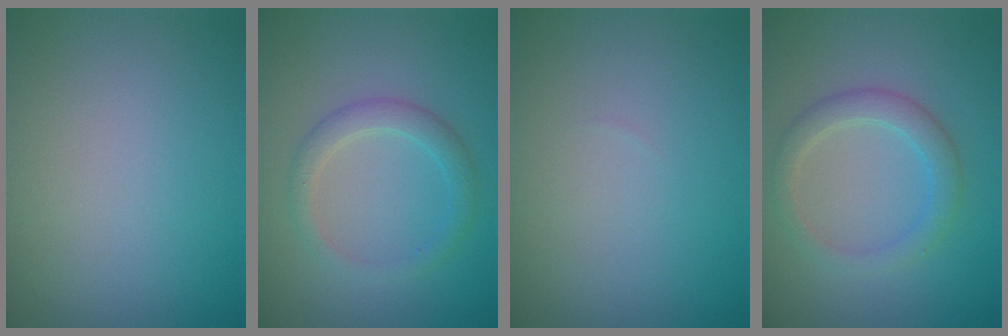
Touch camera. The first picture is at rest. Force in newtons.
{"total": 2.3, "press": 2.3, "slide": 0.1}
{"total": 0.0}
{"total": 2.8, "press": 2.8, "slide": 0.2}